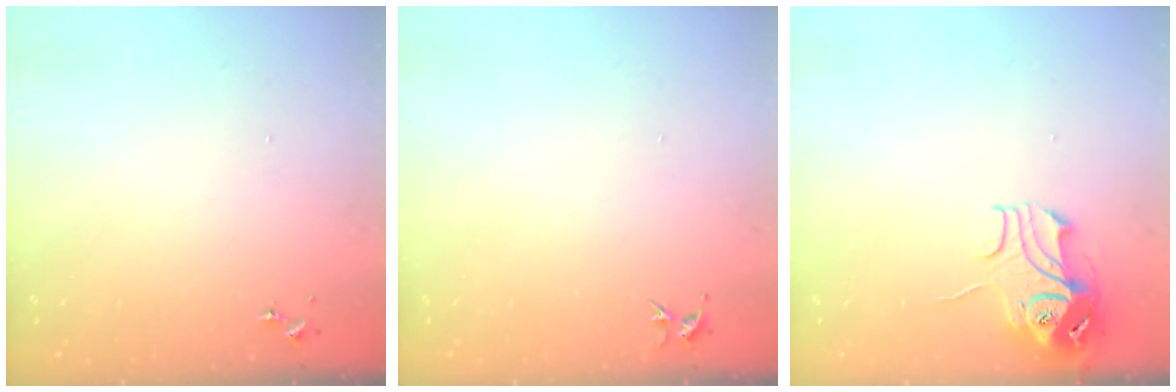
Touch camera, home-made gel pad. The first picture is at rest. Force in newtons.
{"total": 3.7, "press": 3.7, "slide": 0.4}
{"total": 10.9, "press": 10.9, "slide": 1.1}